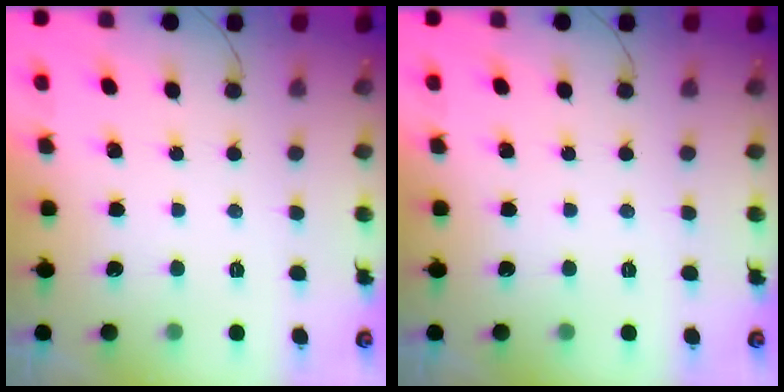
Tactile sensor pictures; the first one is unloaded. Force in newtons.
{"total": 0.0}